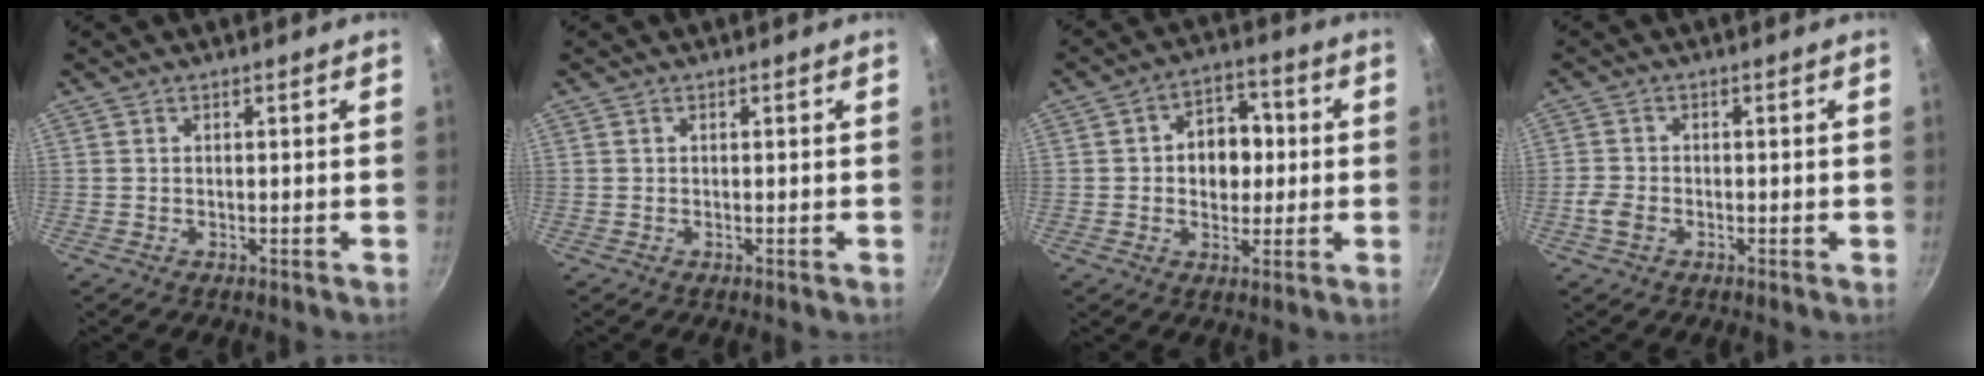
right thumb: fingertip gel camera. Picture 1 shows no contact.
{"total": 0.0}
{"total": 9.8, "force": [0.7, 7.4, 6.4], "torque": [-0.044, 0.013, 0.001]}
{"total": 3.1, "force": [-1.3, 2.1, 1.8], "torque": [-0.040, 0.007, -0.027]}